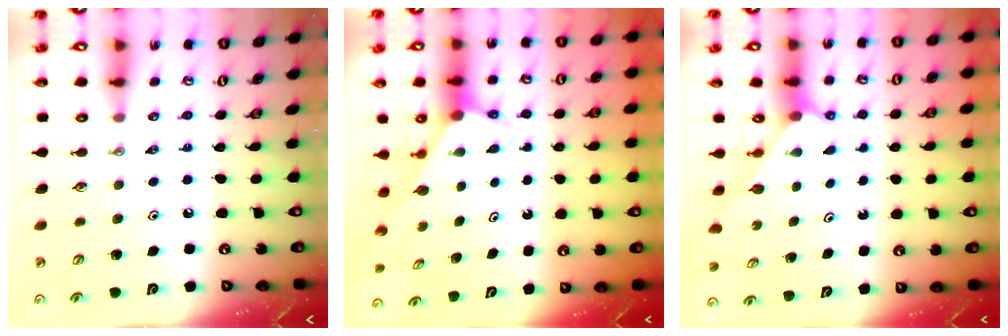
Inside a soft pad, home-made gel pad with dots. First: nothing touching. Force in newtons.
{"total": 2.6, "press": 2.6, "slide": 0.1}
{"total": 2.1, "press": 2.1, "slide": 0.3}